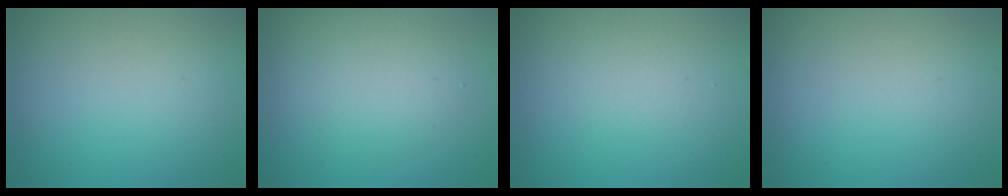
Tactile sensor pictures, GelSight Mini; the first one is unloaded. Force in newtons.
{"total": 2.8, "press": 2.8, "slide": 0.2}
{"total": 1.3, "press": 1.3, "slide": 0.1}
{"total": 0.0}